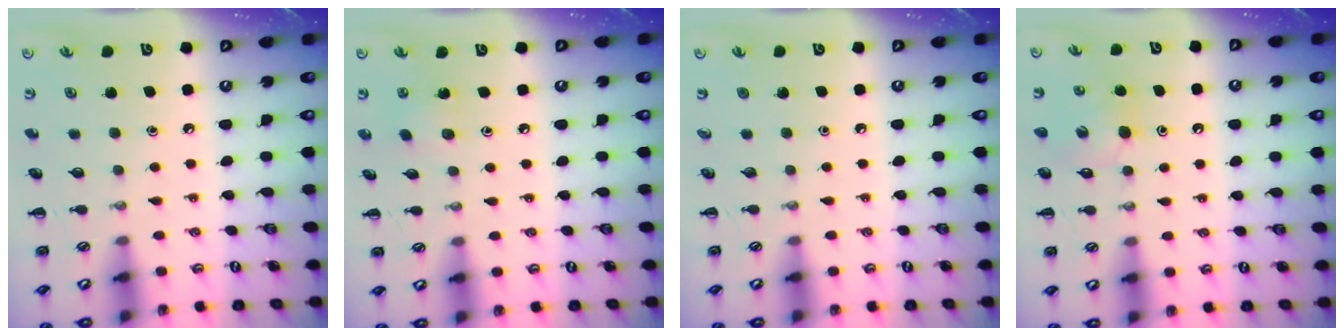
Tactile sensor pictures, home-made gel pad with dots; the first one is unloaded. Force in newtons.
{"total": 2.8, "press": 2.7, "slide": 0.8}
{"total": 0.0}
{"total": 5.4, "press": 5.2, "slide": 1.4}